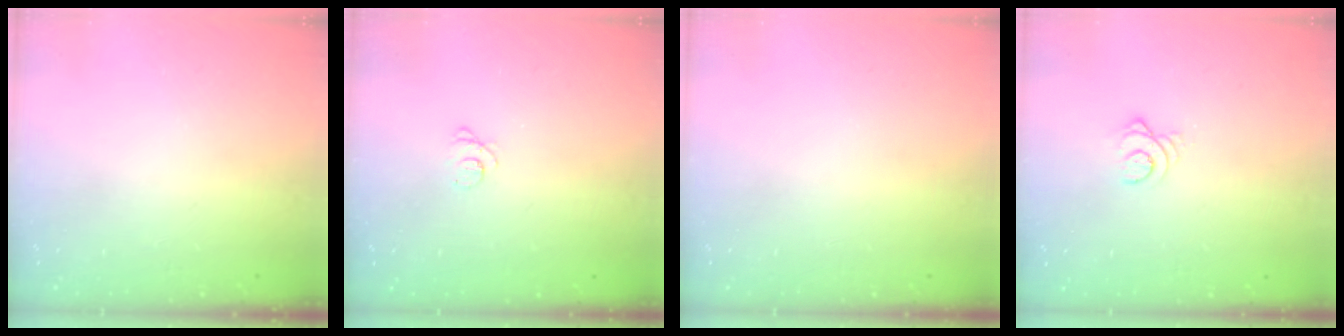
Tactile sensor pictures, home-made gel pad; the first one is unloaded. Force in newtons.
{"total": 2.4, "press": 2.3, "slide": 0.3}
{"total": 0.0}
{"total": 2.9, "press": 2.9, "slide": 0.4}